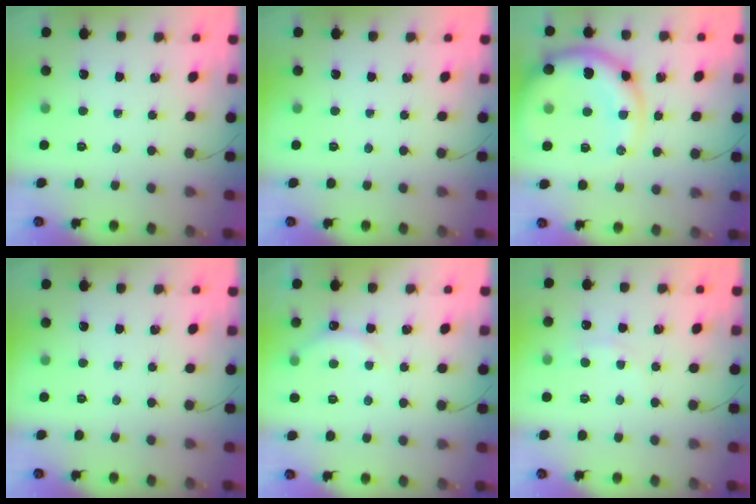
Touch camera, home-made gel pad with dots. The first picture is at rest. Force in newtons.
{"total": 0.0}
{"total": 13.1, "press": 12.7, "slide": 3.5}
{"total": 0.0}
{"total": 6.2, "press": 6.1, "slide": 1.1}
{"total": 3.6, "press": 3.4, "slide": 1.2}